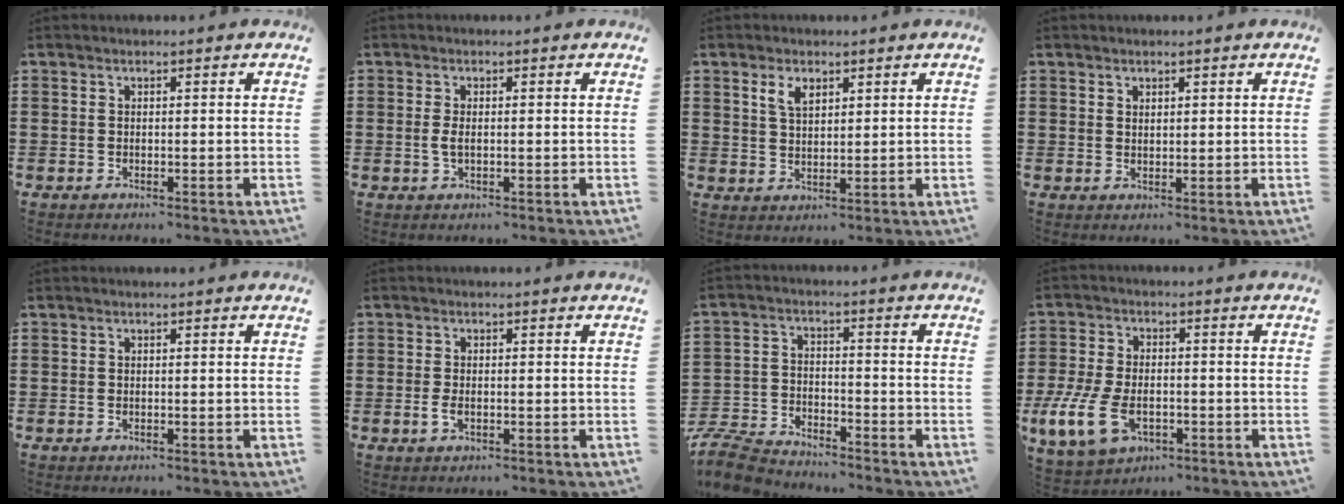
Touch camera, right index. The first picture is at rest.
{"total": 1.9, "force": [0.0, 0.6, 1.8], "torque": [-0.051, -0.008, -0.005]}
{"total": 3.2, "force": [1.9, 1.7, 2.0], "torque": [-0.045, 0.007, 0.035]}
{"total": 1.3, "force": [1.1, 0.6, 0.1], "torque": [-0.003, 0.003, 0.021]}
{"total": 0.0}
{"total": 1.7, "force": [-0.4, 0.7, 1.5], "torque": [-0.039, -0.007, -0.008]}
{"total": 9.0, "force": [-8.6, 2.1, 1.6], "torque": [-0.045, 0.021, -0.171]}
{"total": 6.9, "force": [-2.0, 3.6, 5.6], "torque": [-0.144, -0.013, -0.039]}